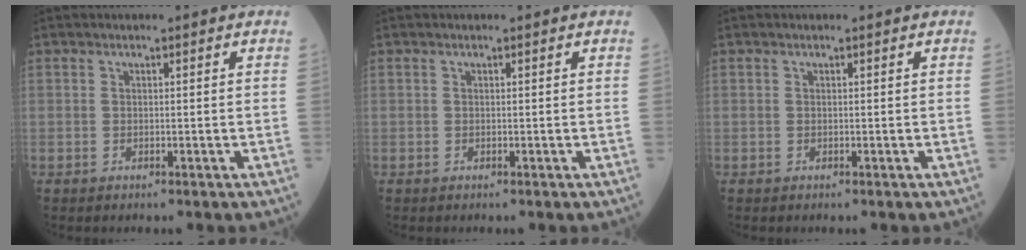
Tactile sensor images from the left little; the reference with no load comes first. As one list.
[{"total": 0.0}, {"total": 0.0}]